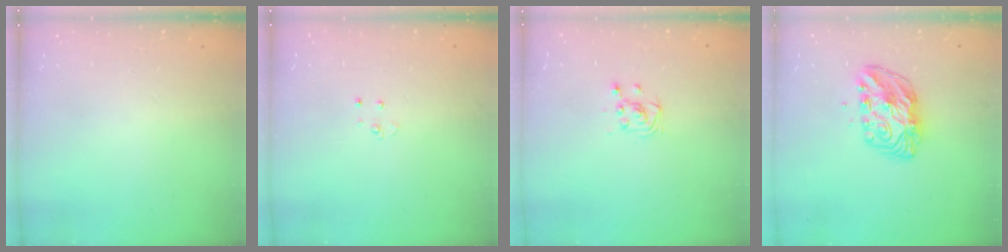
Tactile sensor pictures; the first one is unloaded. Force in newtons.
{"total": 3.3, "press": 3.3, "slide": 0.4}
{"total": 3.0, "press": 3.0, "slide": 0.4}
{"total": 7.8, "press": 7.7, "slide": 0.6}